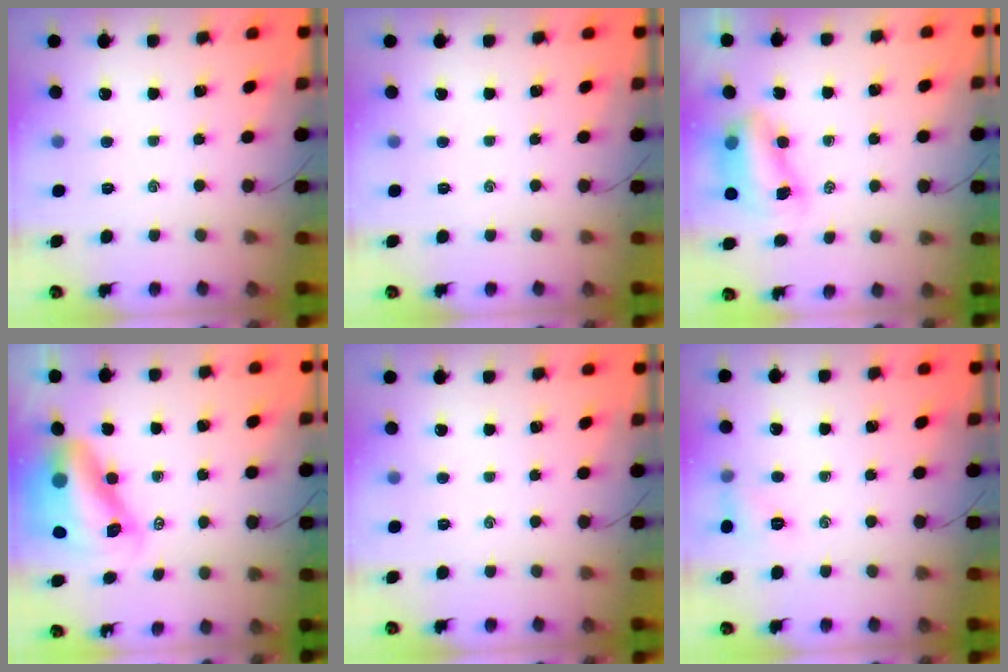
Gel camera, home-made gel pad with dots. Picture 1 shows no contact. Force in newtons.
{"total": 0.0}
{"total": 8.1, "press": 7.9, "slide": 1.3}
{"total": 12.9, "press": 12.3, "slide": 4.0}
{"total": 0.0}
{"total": 6.8, "press": 6.7, "slide": 1.5}